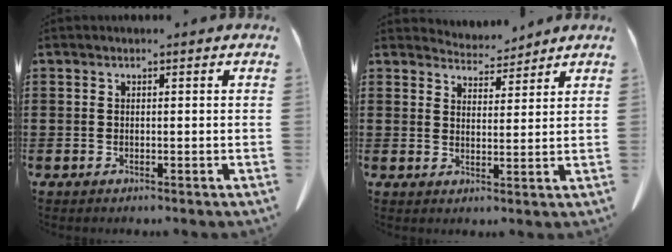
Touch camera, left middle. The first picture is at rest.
{"total": 4.9, "force": [4.8, 0.9, 0.6], "torque": [-0.017, -0.021, 0.088]}